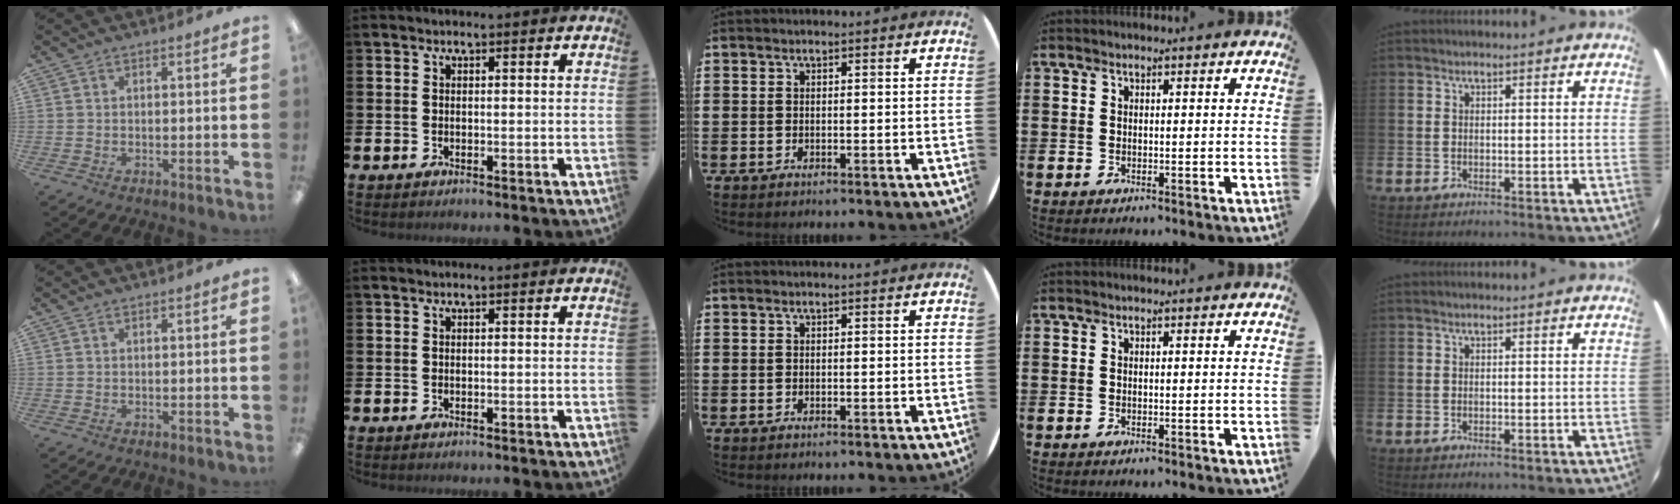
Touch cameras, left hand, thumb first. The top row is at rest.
{}